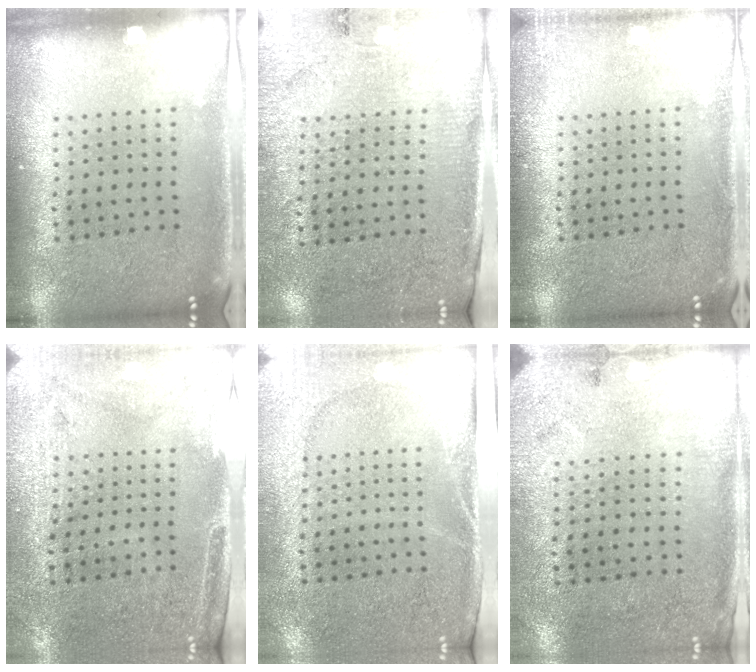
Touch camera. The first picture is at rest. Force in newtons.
{"total": 2.8, "press": 2.6, "slide": 1.2}
{"total": 1.4, "press": 1.4, "slide": 0.2}
{"total": 2.9, "press": 2.4, "slide": 1.5}
{"total": 2.7, "press": 2.3, "slide": 1.4}
{"total": 2.7, "press": 2.2, "slide": 1.6}